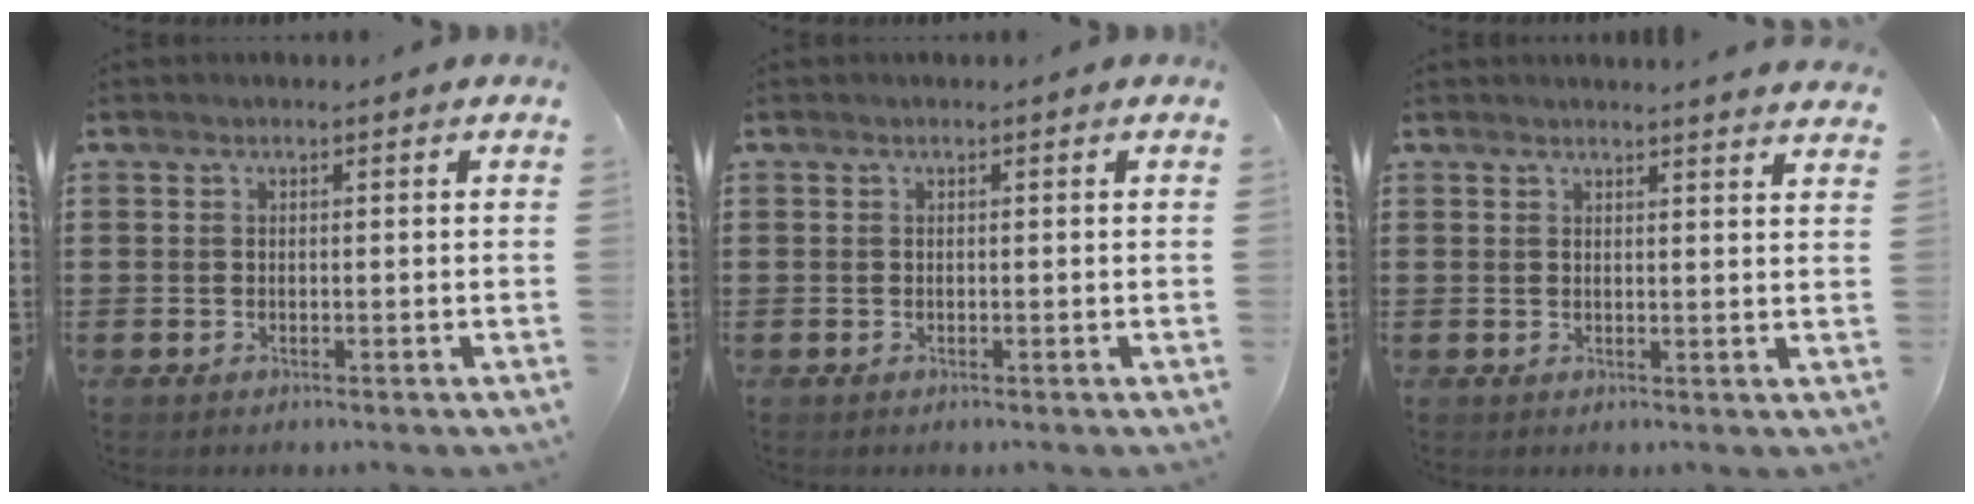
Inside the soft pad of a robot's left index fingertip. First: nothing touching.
{"total": 0.0}
{"total": 2.1, "force": [2.0, -0.4, 0.4], "torque": [-0.011, -0.005, 0.038]}